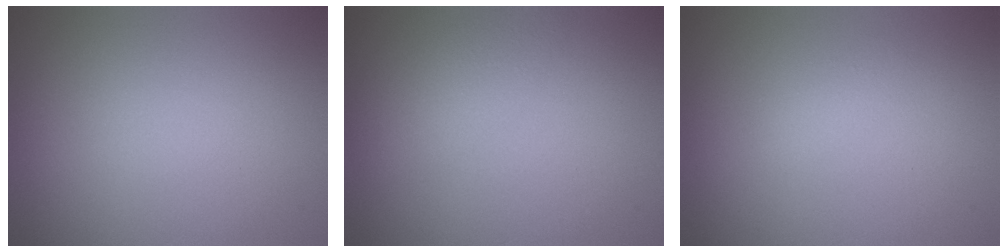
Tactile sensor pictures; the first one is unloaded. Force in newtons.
{"total": 2.1, "press": 2.1, "slide": 0.1}
{"total": 0.8, "press": 0.8, "slide": 0.0}